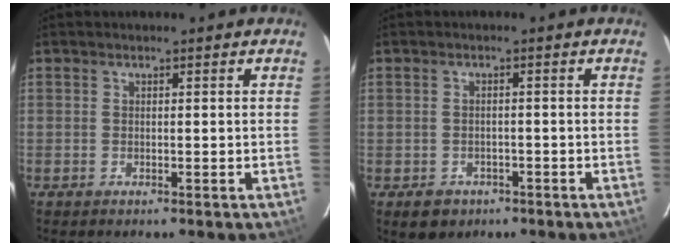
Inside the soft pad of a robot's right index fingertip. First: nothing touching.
{"total": 4.1, "force": [-2.2, 3.3, 1.0], "torque": [-0.023, 0.005, -0.024]}